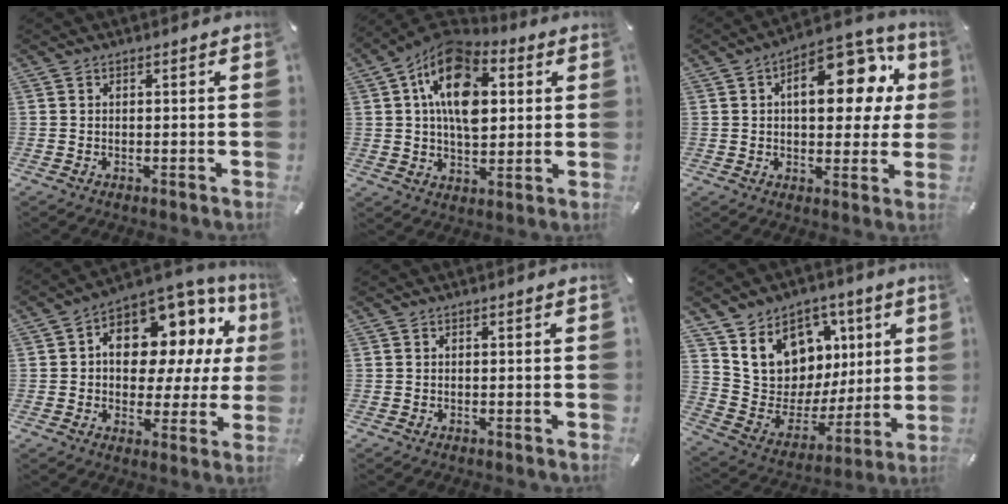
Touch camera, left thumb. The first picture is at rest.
{"total": 16.2, "force": [4.4, 10.3, 11.7], "torque": [-0.208, -0.009, 0.076]}
{"total": 17.8, "force": [5.5, 10.0, 13.7], "torque": [-0.177, -0.027, 0.090]}
{"total": 12.8, "force": [4.0, 9.0, 8.1], "torque": [-0.119, -0.039, 0.075]}
{"total": 0.0}
{"total": 12.8, "force": [5.6, 11.1, 3.2], "torque": [-0.053, -0.059, 0.115]}